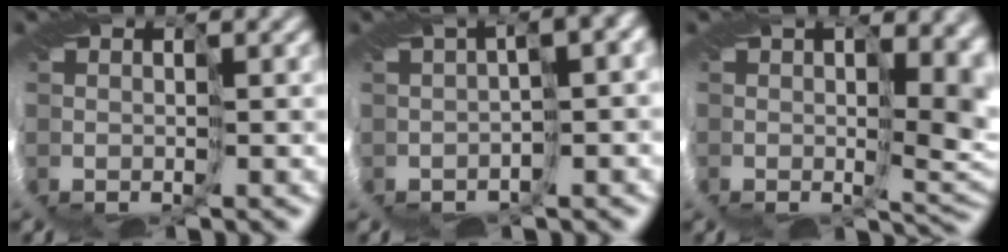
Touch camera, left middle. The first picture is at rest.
{"total": 10.6, "force": [-1.2, 4.9, 9.3], "torque": [-0.112, 0.028, -0.005]}
{"total": 10.1, "force": [2.6, 5.5, 8.1], "torque": [-0.108, 0.005, 0.069]}